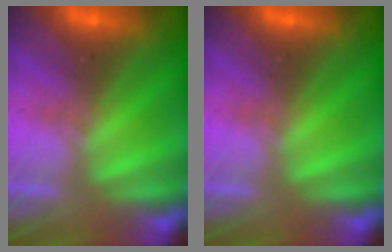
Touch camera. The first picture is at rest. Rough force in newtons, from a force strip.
{"total": 0.0}